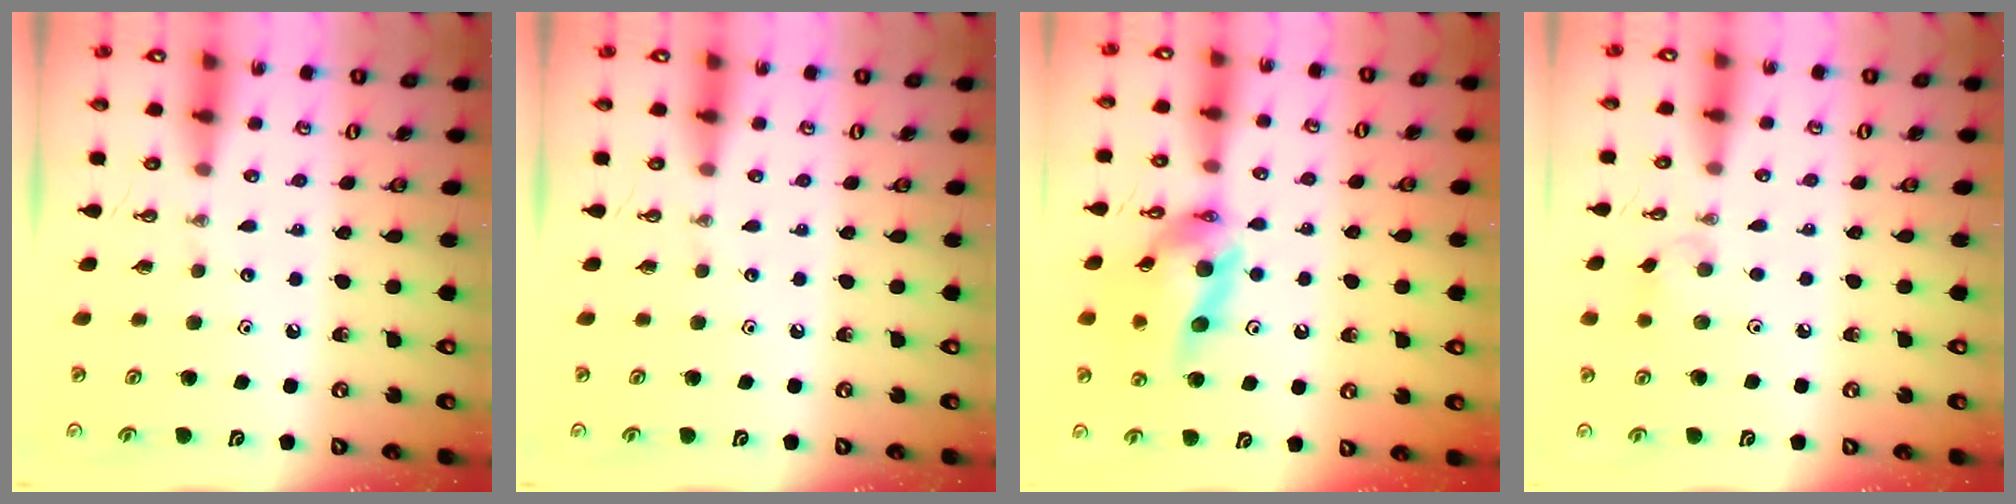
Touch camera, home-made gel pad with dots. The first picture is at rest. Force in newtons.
{"total": 0.0}
{"total": 14.1, "press": 14.0, "slide": 1.5}
{"total": 6.3, "press": 5.5, "slide": 3.1}